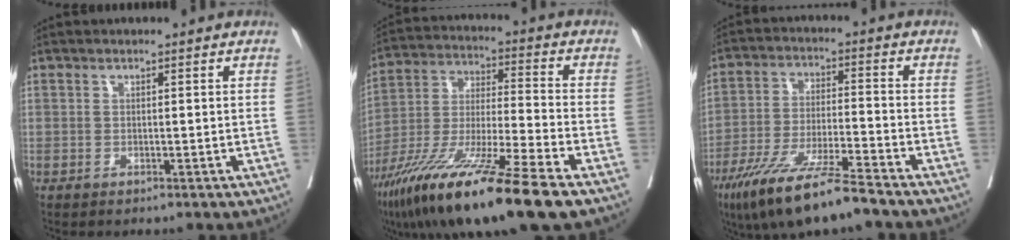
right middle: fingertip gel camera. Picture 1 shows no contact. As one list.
[{"total": 20.1, "force": [-12.9, 0.5, 15.3], "torque": [-0.284, -0.052, -0.233]}, {"total": 12.8, "force": [-9.3, 0.7, 8.8], "torque": [-0.165, -0.033, -0.166]}]